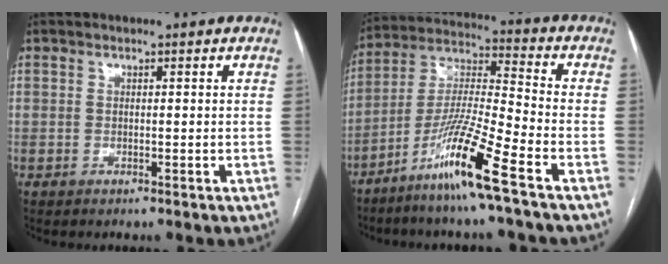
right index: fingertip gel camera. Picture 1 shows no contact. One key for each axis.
{"total": 13.5, "fx": -8.0, "fy": -1.2, "fz": 10.8, "tx": -0.213, "ty": -0.030, "tz": -0.157}